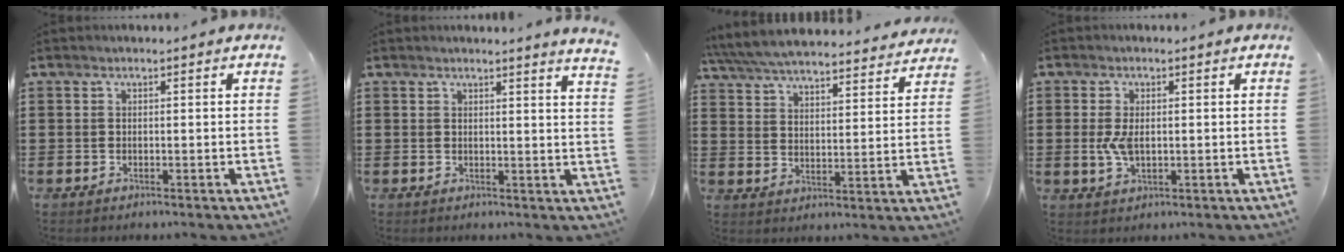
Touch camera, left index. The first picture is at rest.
{"total": 2.1, "force": [2.0, -0.6, 0.6], "torque": [-0.008, -0.011, 0.036]}
{"total": 6.0, "force": [5.8, 0.1, 1.3], "torque": [-0.053, -0.037, 0.101]}
{"total": 3.9, "force": [0.0, 2.0, 3.3], "torque": [-0.088, -0.003, -0.008]}